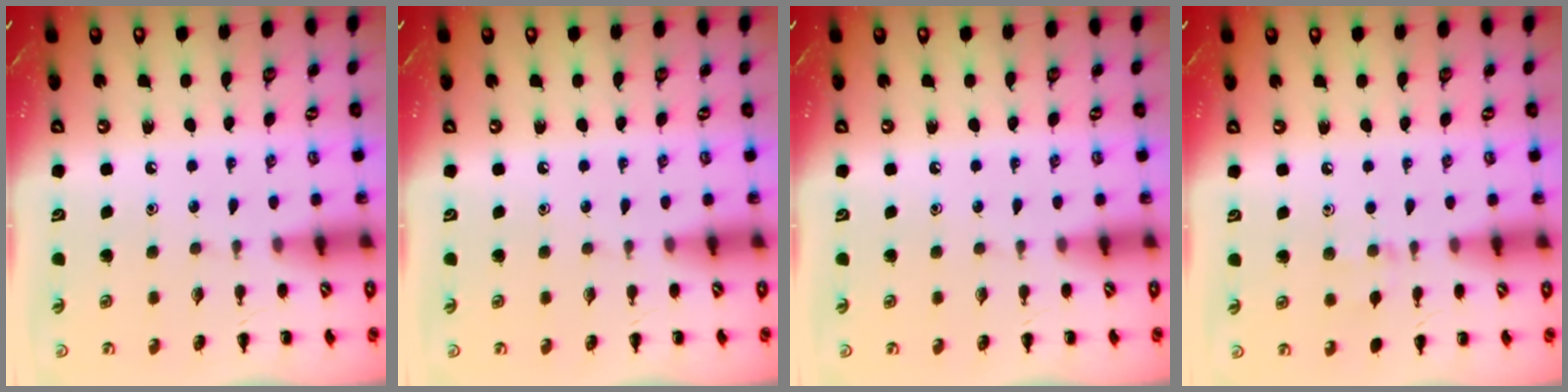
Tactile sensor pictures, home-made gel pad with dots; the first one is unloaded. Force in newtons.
{"total": 0.0}
{"total": 0.0}
{"total": 5.6, "press": 5.3, "slide": 1.9}